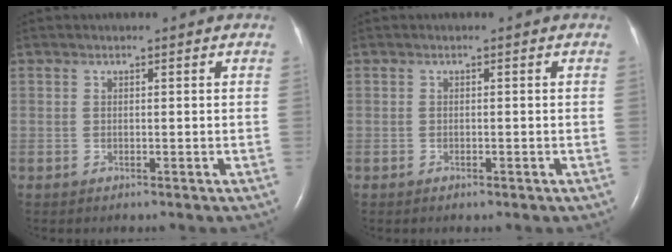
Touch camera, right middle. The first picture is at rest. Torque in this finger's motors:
{"motor_torque": [-0.07, -0.08, -0.03, 0.00]}